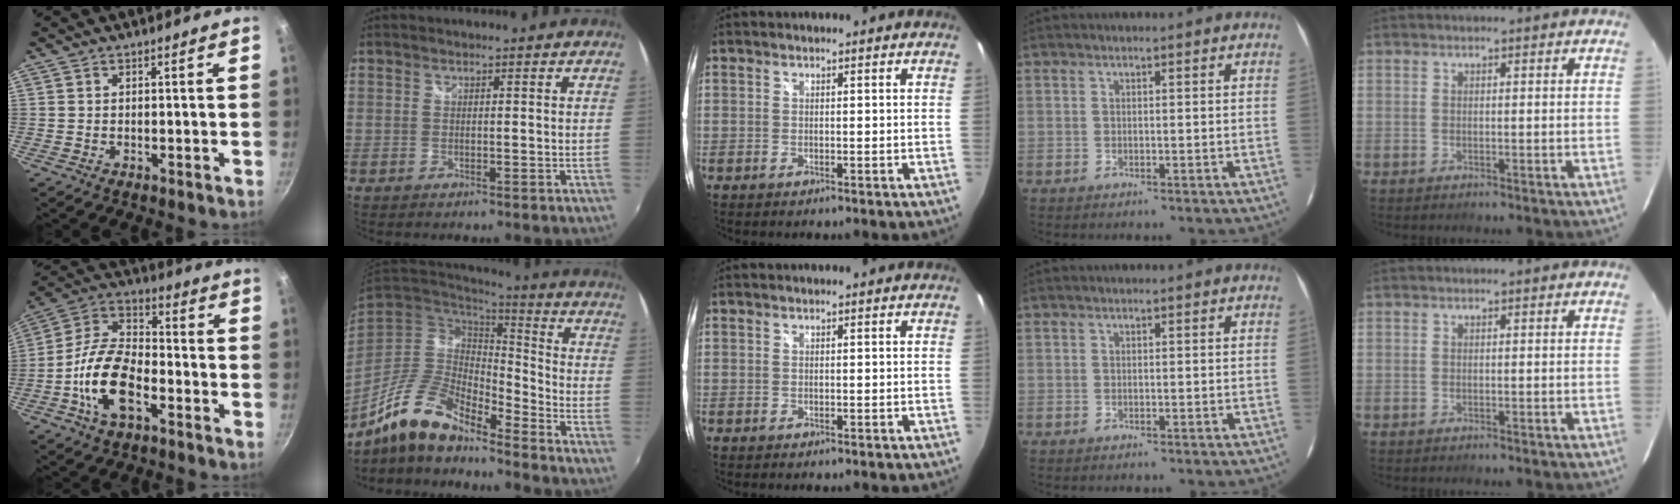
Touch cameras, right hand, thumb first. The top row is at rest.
{"thumb": {"total": 14.8, "force": [-5.5, 7.7, 11.4], "torque": [-0.203, 0.043, -0.119]}, "index": {"total": 14.2, "force": [-10.4, 4.1, 8.7], "torque": [-0.171, -0.009, -0.200]}}